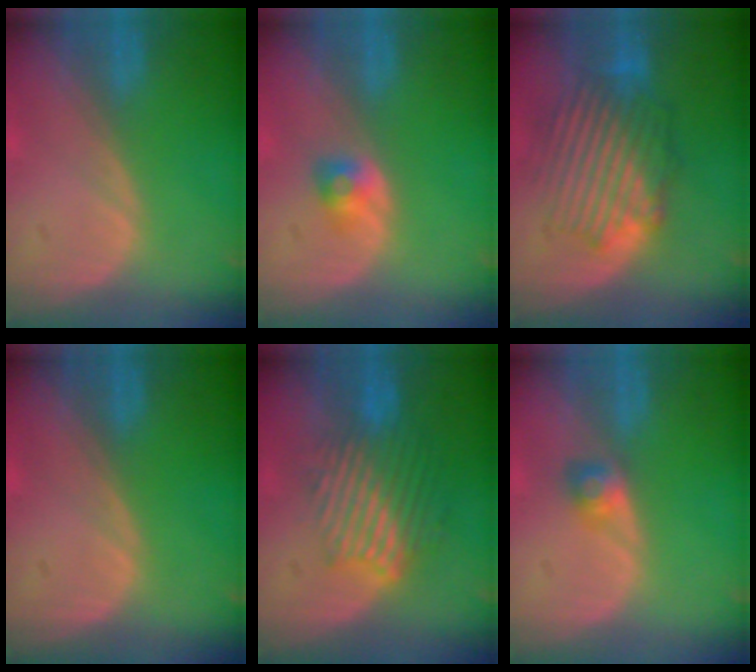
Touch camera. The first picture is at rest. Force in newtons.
{"total": 2.5, "press": 2.3, "slide": 1.1}
{"total": 8.8, "press": 8.5, "slide": 2.3}
{"total": 0.0}
{"total": 9.4, "press": 8.3, "slide": 4.3}
{"total": 2.5, "press": 2.4, "slide": 0.7}